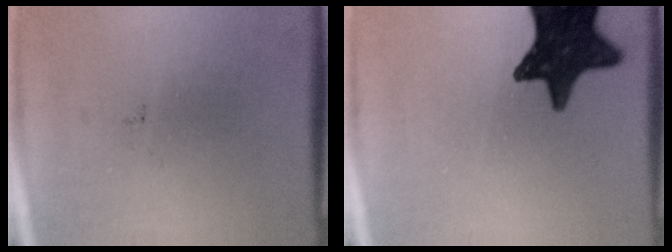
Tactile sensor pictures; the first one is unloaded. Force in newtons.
{"total": 14.7}